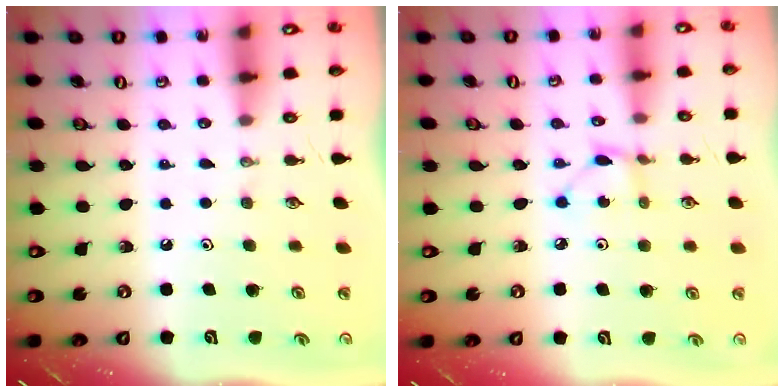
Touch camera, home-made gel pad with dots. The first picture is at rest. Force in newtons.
{"total": 2.6, "press": 2.6, "slide": 0.3}